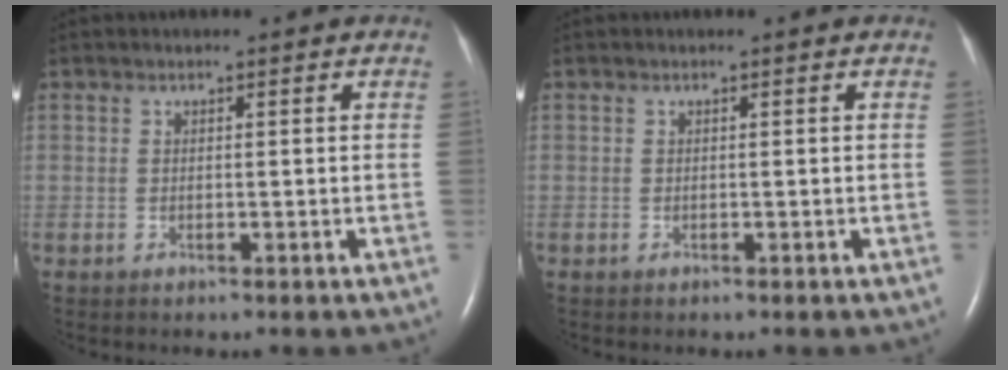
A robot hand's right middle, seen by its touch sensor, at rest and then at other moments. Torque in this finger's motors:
{"motor_torque": [-0.29, -0.46, -0.55, -0.21]}